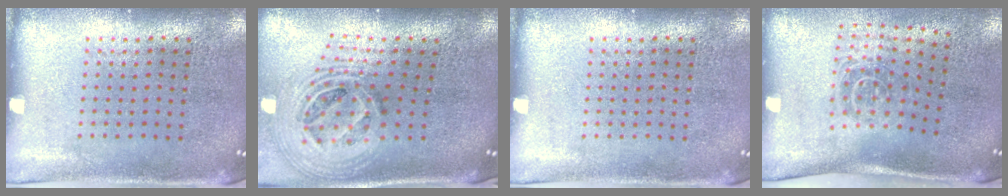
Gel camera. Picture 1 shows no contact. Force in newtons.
{"total": 2.4, "press": 1.8, "slide": 1.6}
{"total": 0.0}
{"total": 1.7, "press": 1.2, "slide": 1.3}